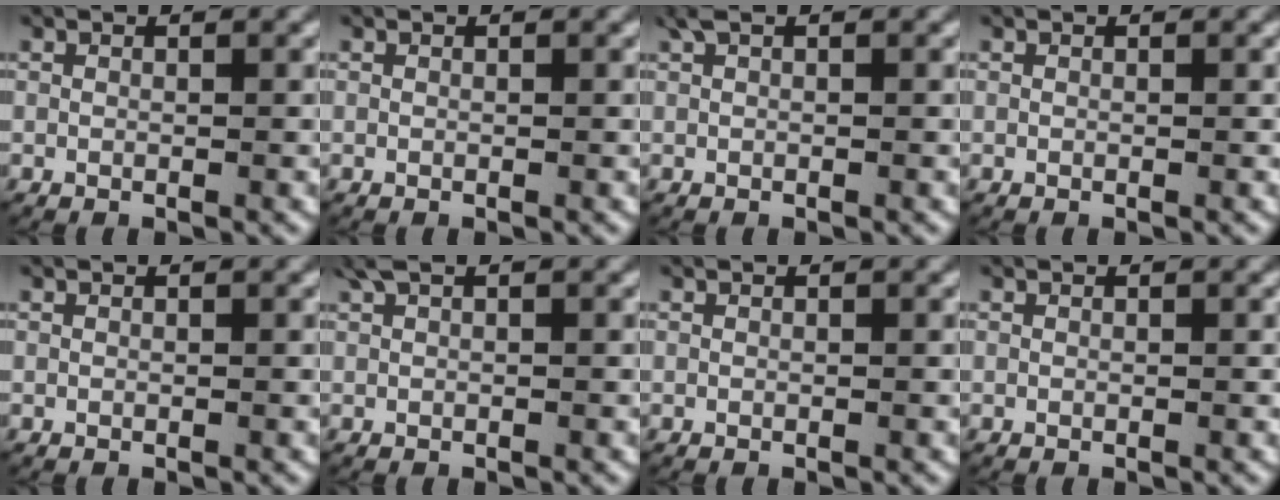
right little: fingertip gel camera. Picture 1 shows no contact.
{"total": 0.0}
{"total": 1.2, "force": [0.9, 0.2, 0.7], "torque": [-0.012, 0.007, 0.015]}
{"total": 0.0}
{"total": 0.0}
{"total": 1.5, "force": [1.1, 0.3, 0.9], "torque": [-0.016, 0.008, 0.018]}
{"total": 0.0}
{"total": 0.0}